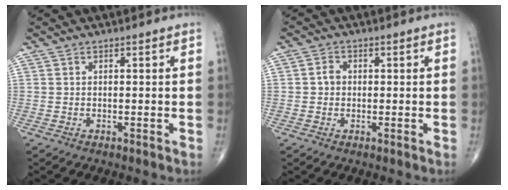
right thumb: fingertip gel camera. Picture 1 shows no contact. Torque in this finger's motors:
{"motor_torque": [-0.14, -0.22, -0.01, 0.02, 0.05]}